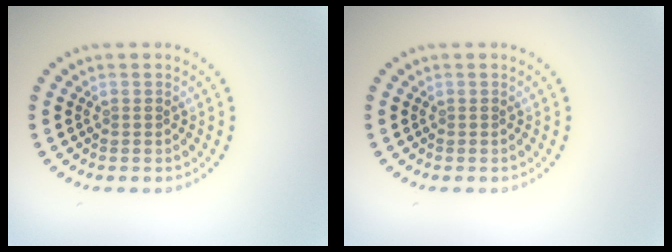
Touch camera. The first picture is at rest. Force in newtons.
{"total": 0.0}